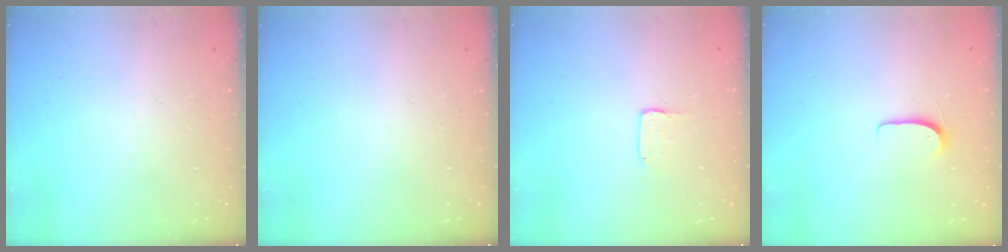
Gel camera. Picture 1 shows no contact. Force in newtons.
{"total": 0.0}
{"total": 2.0, "press": 2.0, "slide": 0.0}
{"total": 5.2, "press": 5.2, "slide": 0.5}